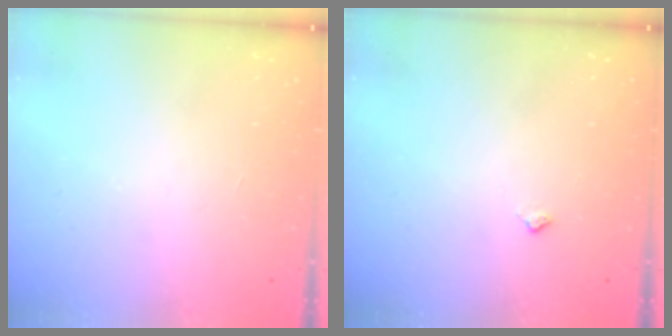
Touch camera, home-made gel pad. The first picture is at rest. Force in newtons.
{"total": 4.1, "press": 4.1, "slide": 0.4}